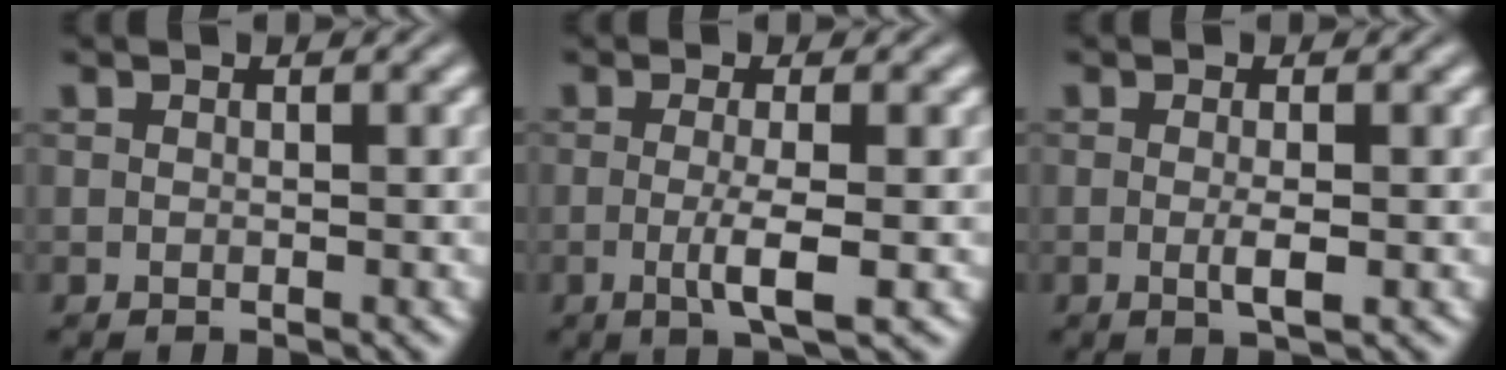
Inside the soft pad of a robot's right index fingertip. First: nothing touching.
{"total": 3.2, "force": [-0.8, -0.4, 3.1], "torque": [-0.055, -0.013, -0.009]}
{"total": 1.7, "force": [-0.5, -0.2, 1.6], "torque": [-0.031, -0.009, -0.005]}